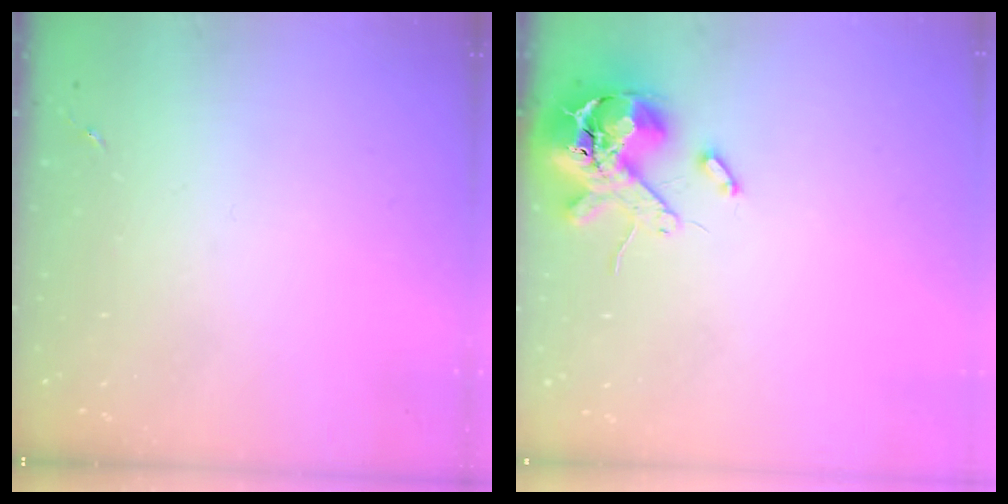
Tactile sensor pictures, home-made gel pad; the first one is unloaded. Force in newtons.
{"total": 12.8, "press": 12.6, "slide": 2.0}